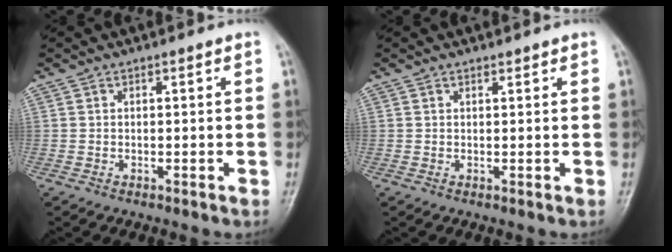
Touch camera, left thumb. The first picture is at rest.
{"total": 0.7, "force": [0.6, 0.3, 0.1], "torque": [-0.005, -0.005, 0.009]}